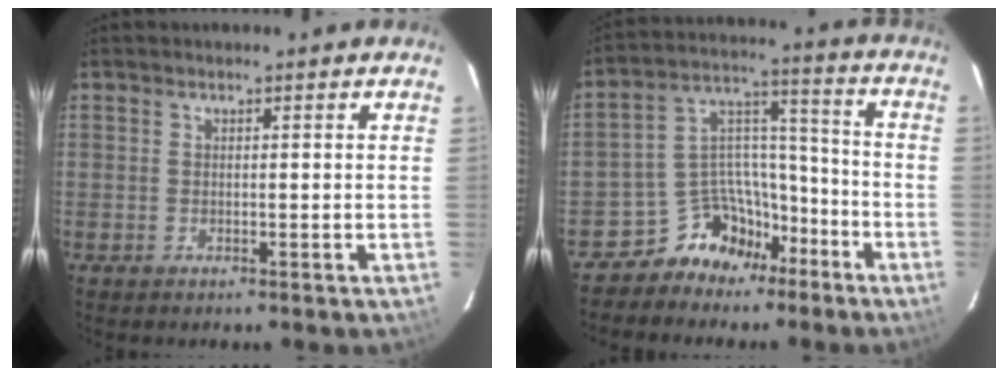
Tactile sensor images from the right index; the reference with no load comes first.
{"total": 10.8, "force": [-7.7, 6.8, 3.1], "torque": [-0.056, 0.060, -0.128]}